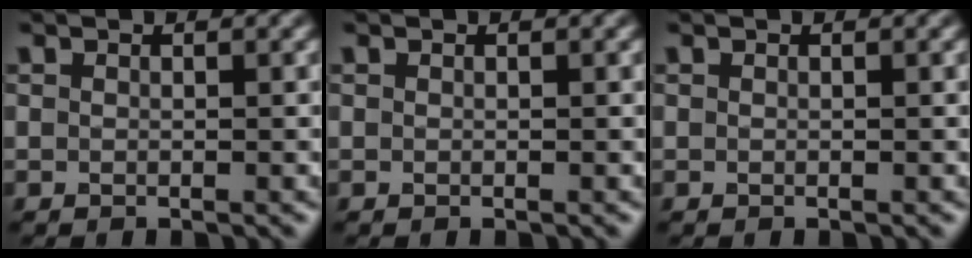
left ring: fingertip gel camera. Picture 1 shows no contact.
{"total": 0.0}
{"total": 0.0}